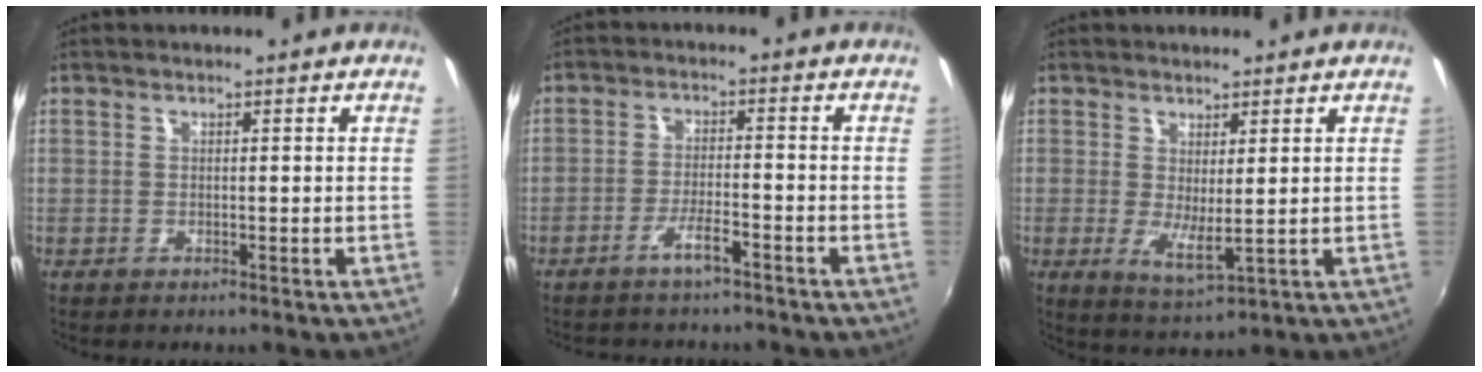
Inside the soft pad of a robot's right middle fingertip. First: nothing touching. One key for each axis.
{"total": 4.2, "fx": -3.3, "fy": 0.7, "fz": 2.5, "tx": -0.061, "ty": 0.001, "tz": -0.058}
{"total": 4.4, "fx": 0.6, "fy": 1.1, "fz": 4.2, "tx": -0.073, "ty": -0.017, "tz": 0.013}